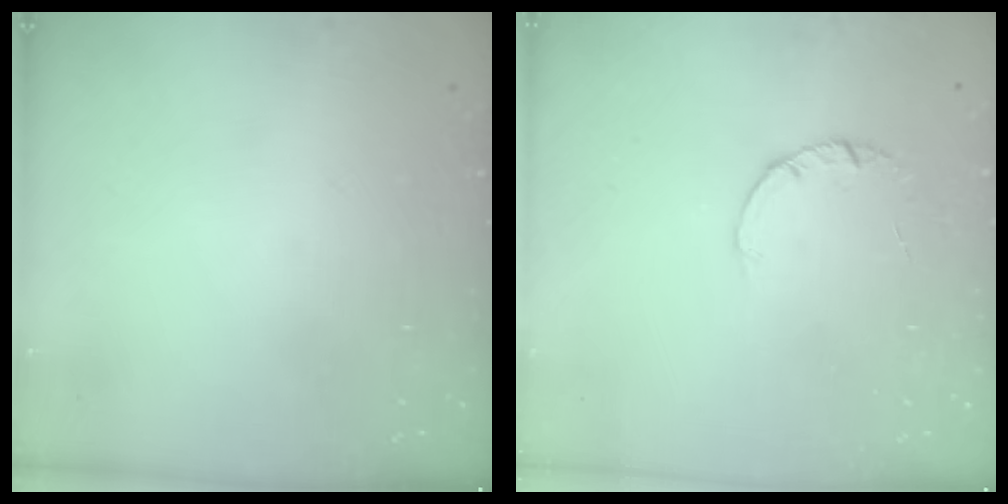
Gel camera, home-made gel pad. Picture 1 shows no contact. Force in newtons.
{"total": 1.4, "press": 1.4, "slide": 0.2}